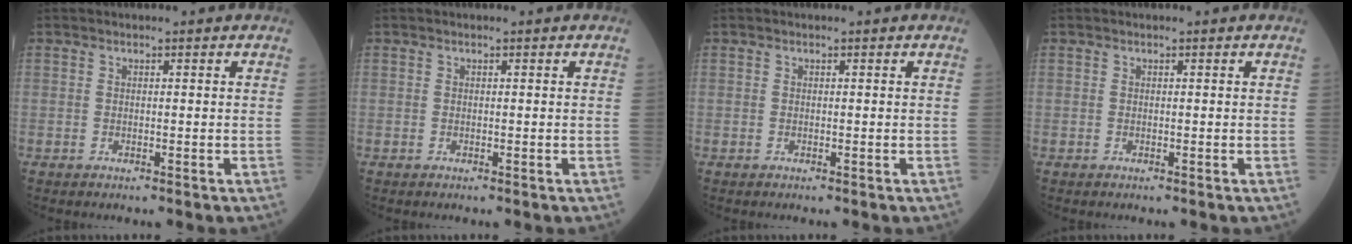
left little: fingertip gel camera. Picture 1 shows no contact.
{"total": 0.0}
{"total": 0.0}
{"total": 0.0}